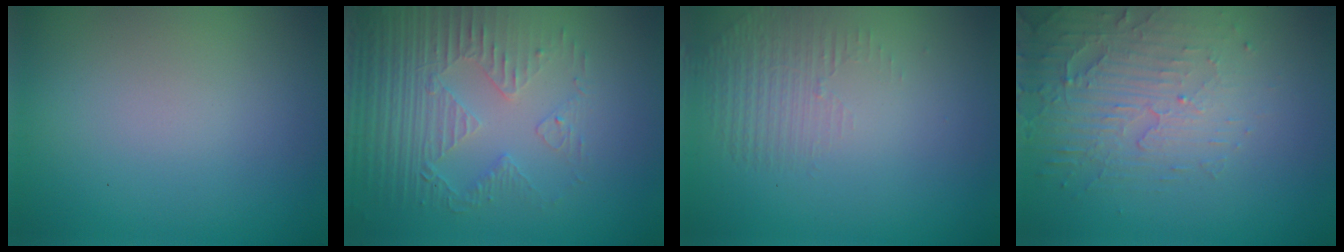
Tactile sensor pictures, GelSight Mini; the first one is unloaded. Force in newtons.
{"total": 5.1, "press": 3.5, "slide": 3.8}
{"total": 1.4, "press": 0.3, "slide": 1.4}
{"total": 5.2, "press": 3.2, "slide": 4.0}